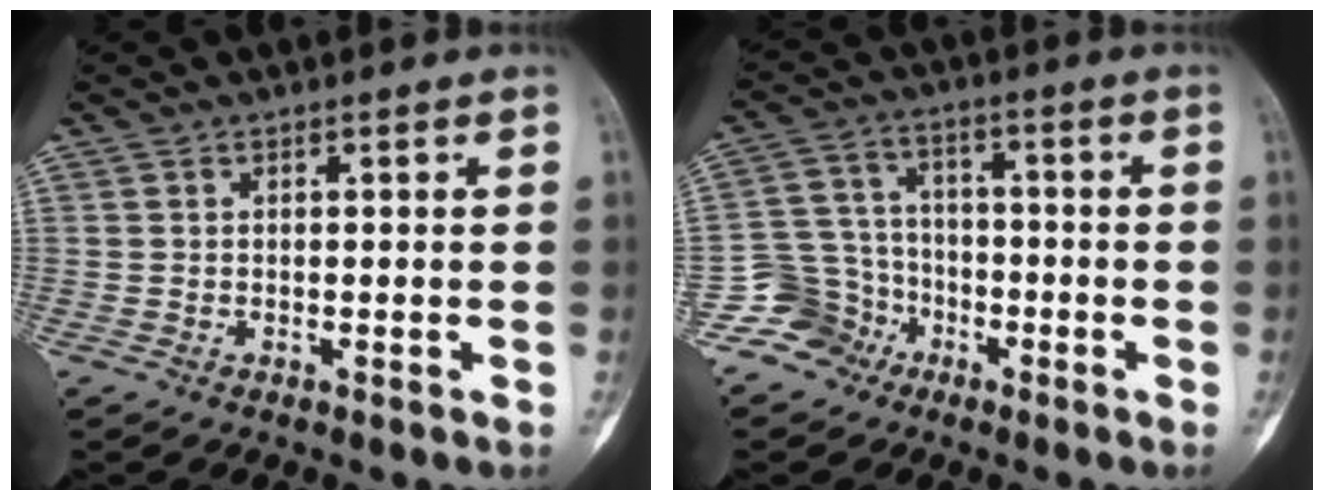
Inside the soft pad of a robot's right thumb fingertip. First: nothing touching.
{"total": 8.3, "force": [-5.0, 6.6, 0.1], "torque": [0.033, 0.052, -0.102]}